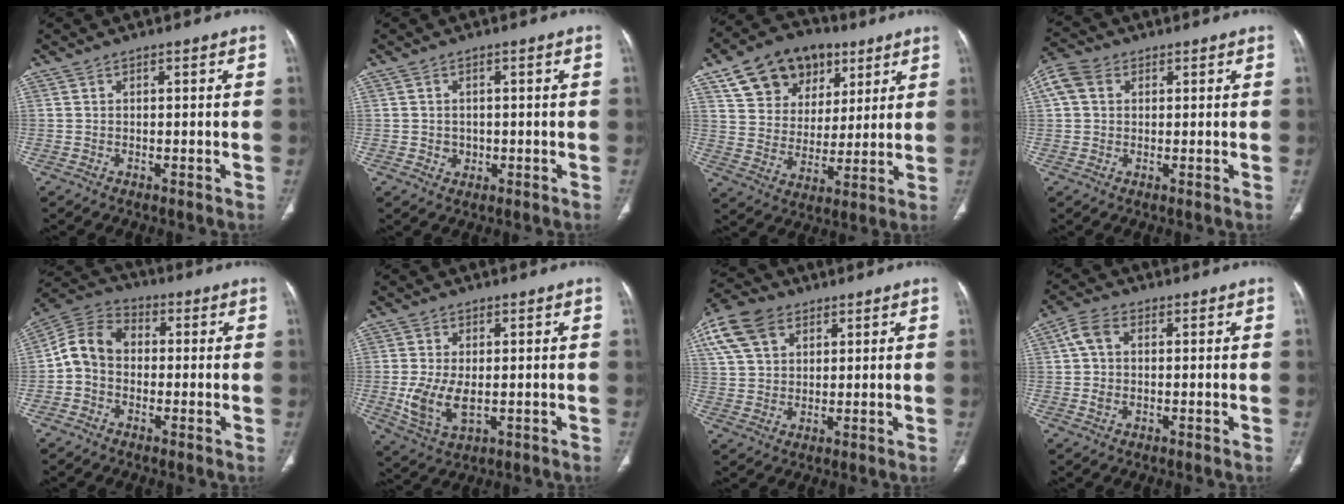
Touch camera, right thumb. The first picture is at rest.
{"total": 2.2, "force": [-0.2, 2.0, 0.9], "torque": [-0.004, 0.004, 0.002]}
{"total": 17.2, "force": [9.2, 12.3, 7.8], "torque": [-0.093, -0.010, 0.158]}
{"total": 6.2, "force": [1.8, 4.8, 3.4], "torque": [-0.067, 0.020, 0.031]}
{"total": 9.2, "force": [-0.5, 7.4, 5.4], "torque": [-0.087, 0.033, -0.026]}
{"total": 8.4, "force": [-0.7, 4.7, 7.0], "torque": [-0.140, -0.011, -0.003]}
{"total": 14.2, "force": [6.8, 9.6, 7.9], "torque": [-0.163, 0.010, 0.128]}
{"total": 5.6, "force": [1.0, 3.6, 4.1], "torque": [-0.081, 0.012, 0.017]}